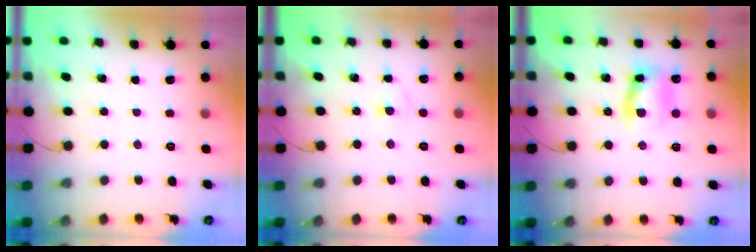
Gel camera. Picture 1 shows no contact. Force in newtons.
{"total": 2.5, "press": 2.3, "slide": 1.0}
{"total": 10.2, "press": 10.1, "slide": 1.1}